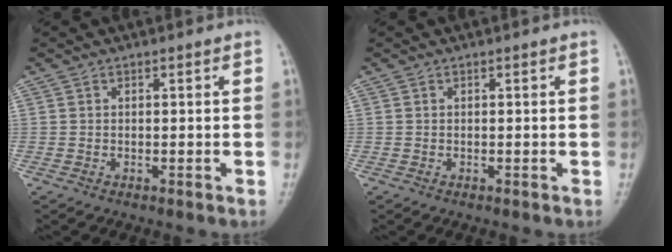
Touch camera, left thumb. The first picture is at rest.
{"total": 0.0}